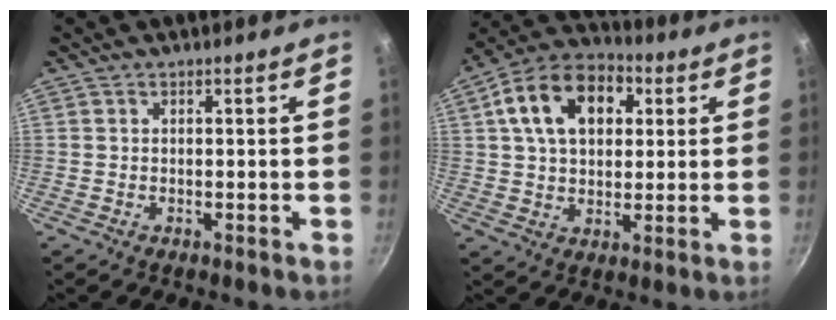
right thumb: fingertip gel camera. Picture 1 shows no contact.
{"total": 16.3, "force": [4.7, 11.0, 11.0], "torque": [-0.166, 0.016, 0.063]}